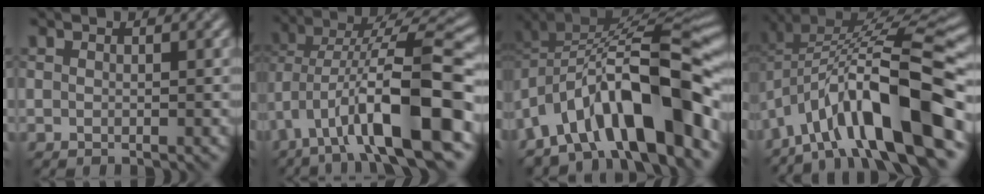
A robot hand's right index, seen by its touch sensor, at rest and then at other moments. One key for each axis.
{"total": 11.8, "fx": -4.4, "fy": 4.0, "fz": 10.2, "tx": -0.166, "ty": 0.020, "tz": -0.082}
{"total": 12.5, "fx": -6.2, "fy": 4.8, "fz": 9.7, "tx": -0.134, "ty": 0.011, "tz": -0.097}
{"total": 13.5, "fx": -6.0, "fy": 4.3, "fz": 11.3, "tx": -0.176, "ty": 0.021, "tz": -0.097}